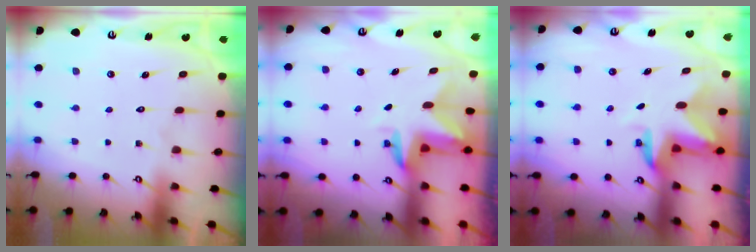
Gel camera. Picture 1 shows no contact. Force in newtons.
{"total": 2.9, "press": 2.9, "slide": 0.2}
{"total": 3.0, "press": 3.0, "slide": 0.4}